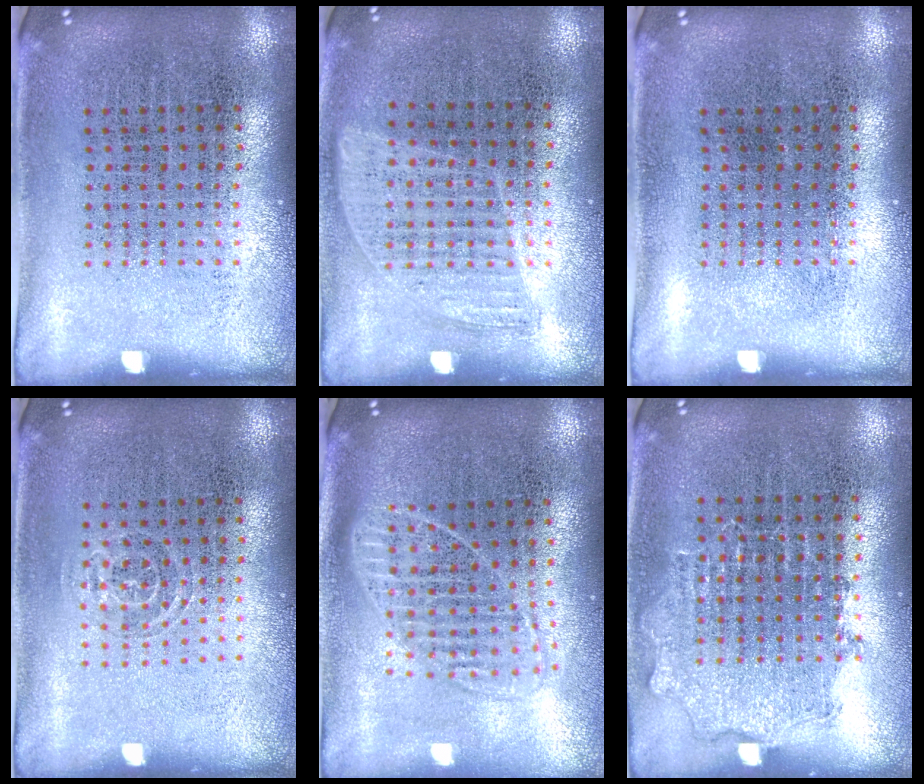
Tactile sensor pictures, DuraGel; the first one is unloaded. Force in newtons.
{"total": 0.8, "press": 0.8, "slide": 0.3}
{"total": 0.0}
{"total": 0.9, "press": 0.6, "slide": 0.6}
{"total": 1.7, "press": 1.4, "slide": 1.0}
{"total": 0.8, "press": 0.8, "slide": 0.3}